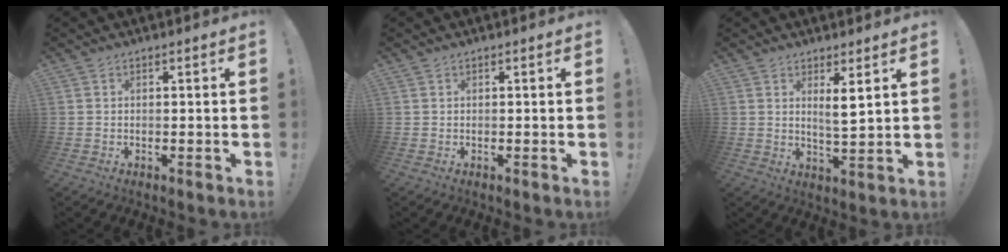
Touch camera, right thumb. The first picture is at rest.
{"total": 0.0}
{"total": 5.1, "force": [2.8, 0.5, 4.3], "torque": [-0.062, -0.021, 0.041]}